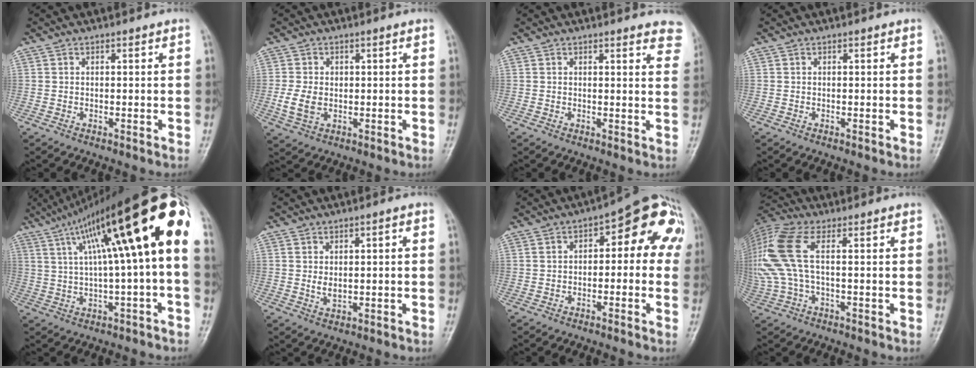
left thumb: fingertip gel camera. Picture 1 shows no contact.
{"total": 4.6, "force": [-0.3, 3.3, 3.2], "torque": [-0.064, 0.002, 0.001]}
{"total": 6.6, "force": [5.3, 1.9, 3.4], "torque": [-0.013, -0.019, 0.041]}
{"total": 0.0}
{"total": 22.9, "force": [5.5, 4.2, 21.9], "torque": [-0.344, 0.051, 0.083]}
{"total": 3.1, "force": [0.0, 1.5, 2.6], "torque": [-0.040, 0.006, 0.004]}
{"total": 12.2, "force": [1.5, 6.3, 10.4], "torque": [-0.081, 0.040, 0.004]}
{"total": 12.3, "force": [1.6, 4.8, 11.2], "torque": [-0.297, 0.031, 0.034]}